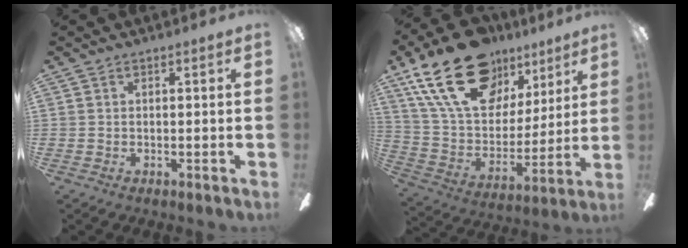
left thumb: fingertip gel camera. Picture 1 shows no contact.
{"total": 25.4, "force": [15.0, 14.9, 14.0], "torque": [-0.255, -0.071, 0.274]}